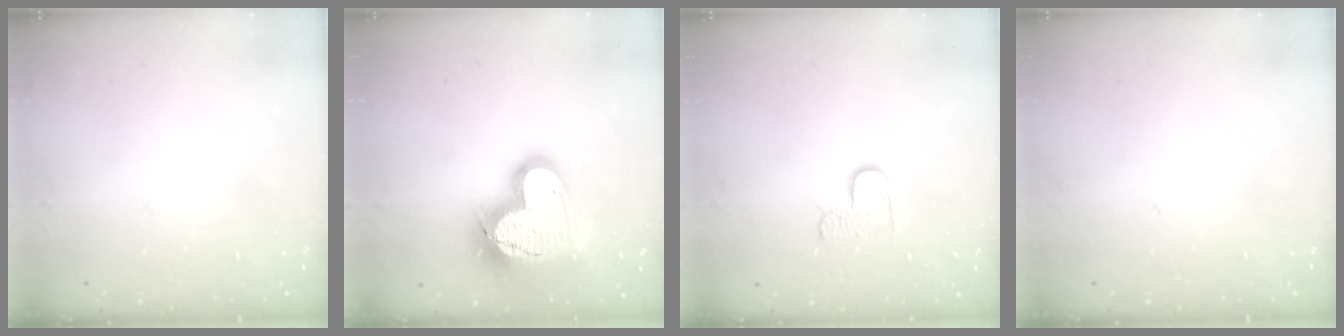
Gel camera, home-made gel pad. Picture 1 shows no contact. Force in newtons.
{"total": 19.6, "press": 19.5, "slide": 1.6}
{"total": 3.8, "press": 3.8, "slide": 0.4}
{"total": 0.0}